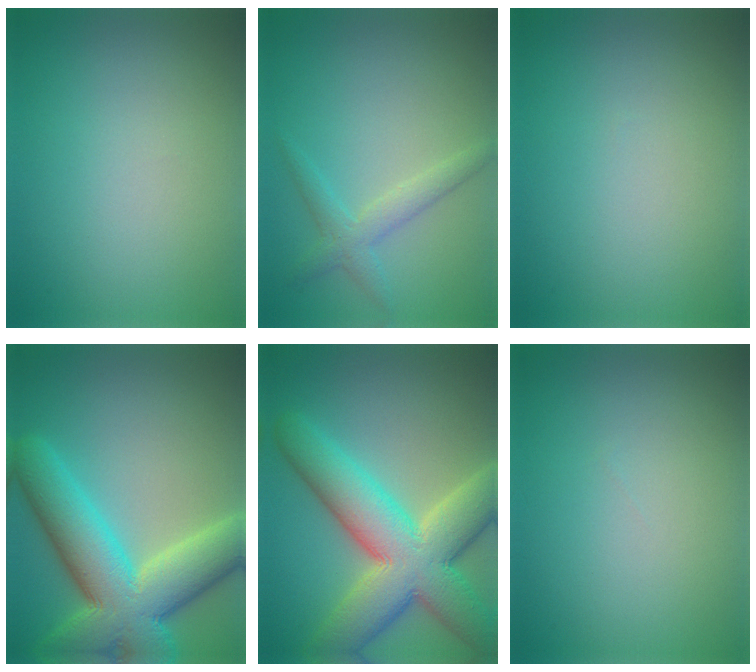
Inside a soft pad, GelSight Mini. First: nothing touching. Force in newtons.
{"total": 2.3, "press": 2.3, "slide": 0.2}
{"total": 0.0}
{"total": 11.4, "press": 11.4, "slide": 1.0}
{"total": 11.7, "press": 11.7, "slide": 0.9}
{"total": 0.0}